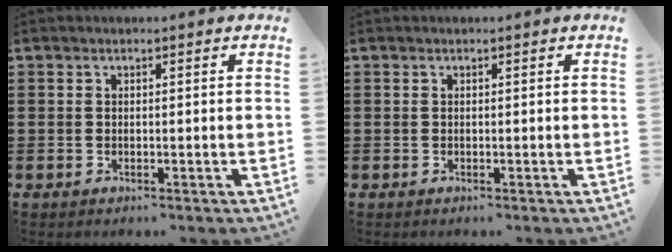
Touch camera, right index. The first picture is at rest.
{"total": 0.0}